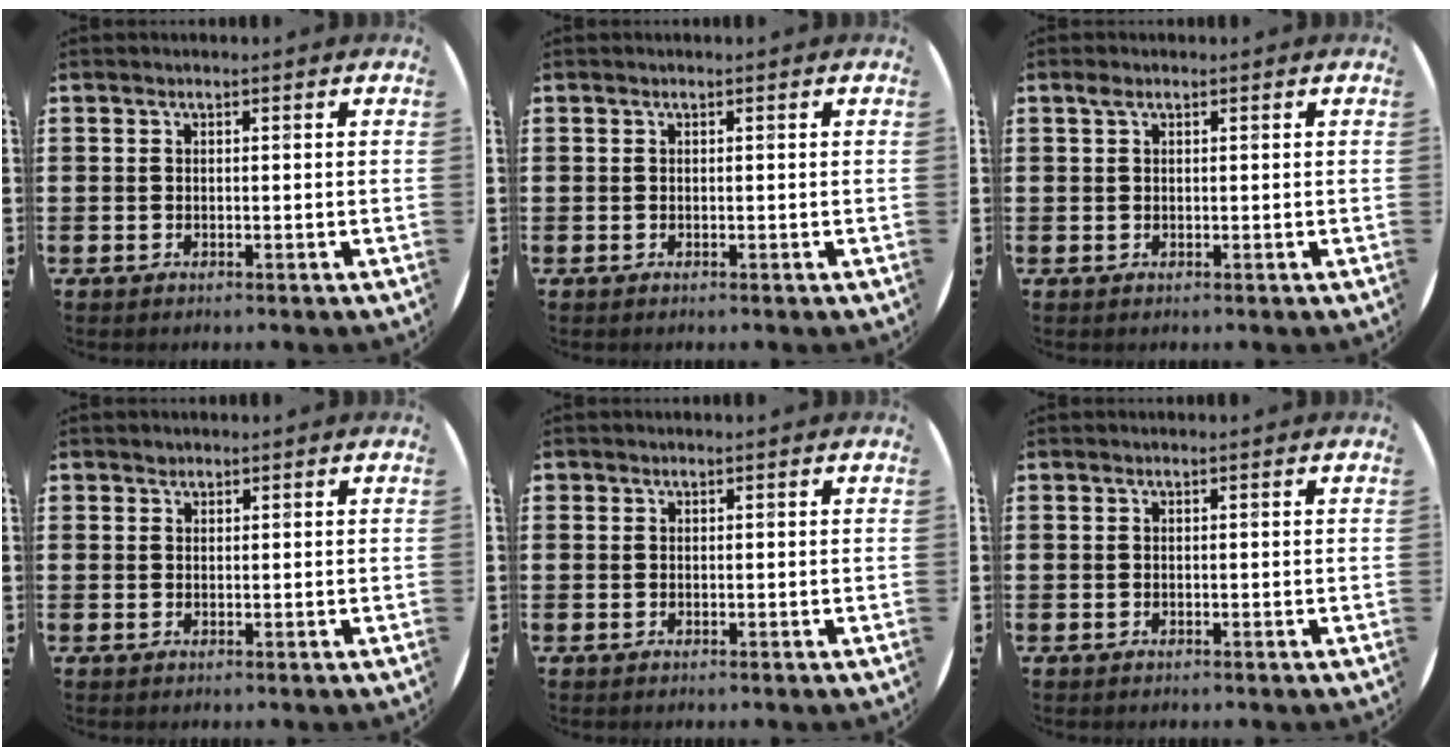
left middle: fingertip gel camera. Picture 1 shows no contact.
{"total": 0.0}
{"total": 0.9, "force": [0.5, 0.6, 0.5], "torque": [-0.004, 0.001, 0.007]}
{"total": 0.7, "force": [0.6, 0.3, 0.0], "torque": [-0.001, 0.002, 0.012]}
{"total": 0.0}
{"total": 0.0}